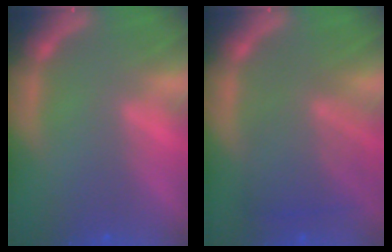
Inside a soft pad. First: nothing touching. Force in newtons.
{"total": 6.0}